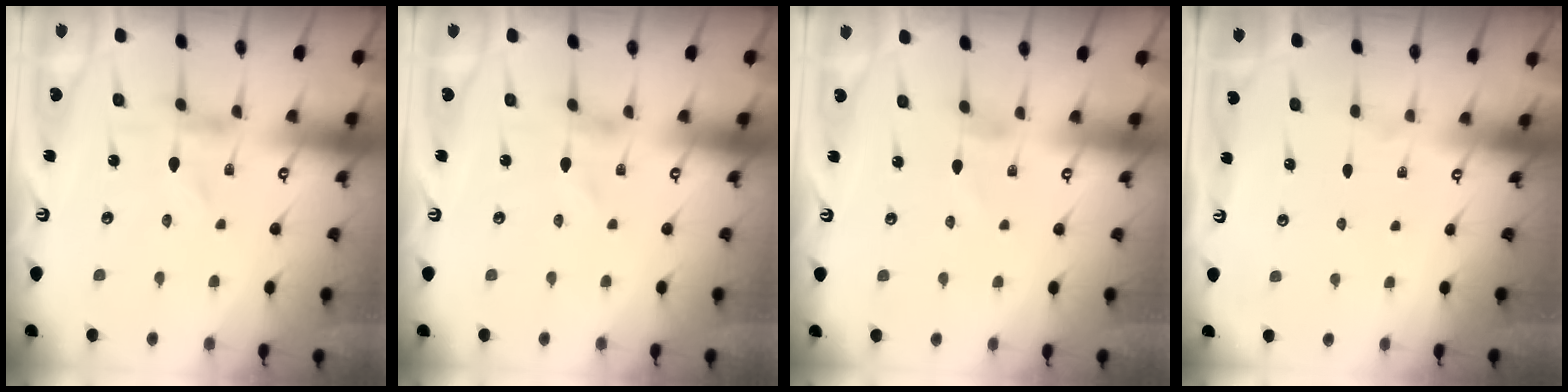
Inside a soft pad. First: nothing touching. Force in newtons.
{"total": 0.8, "press": 0.8, "slide": 0.1}
{"total": 0.6, "press": 0.6, "slide": 0.2}
{"total": 0.0}